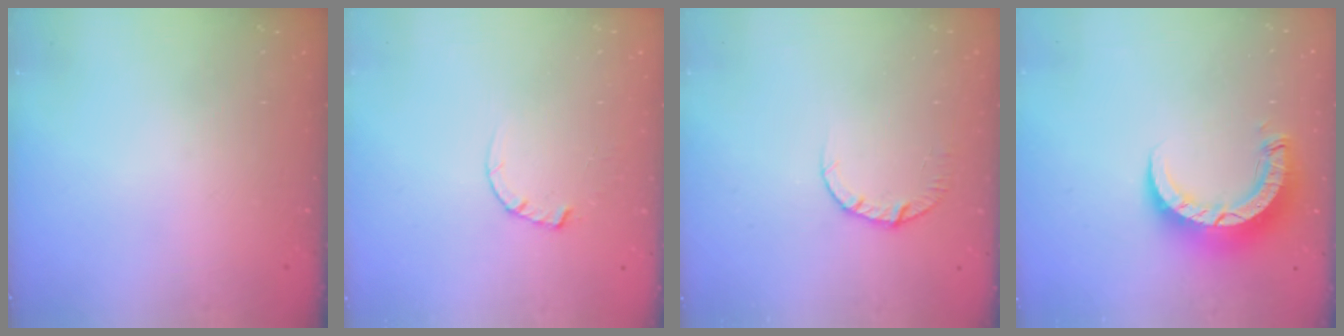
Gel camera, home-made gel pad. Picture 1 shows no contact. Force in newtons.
{"total": 2.4, "press": 2.4, "slide": 0.3}
{"total": 4.5, "press": 4.5, "slide": 0.4}
{"total": 8.8, "press": 8.8, "slide": 0.8}